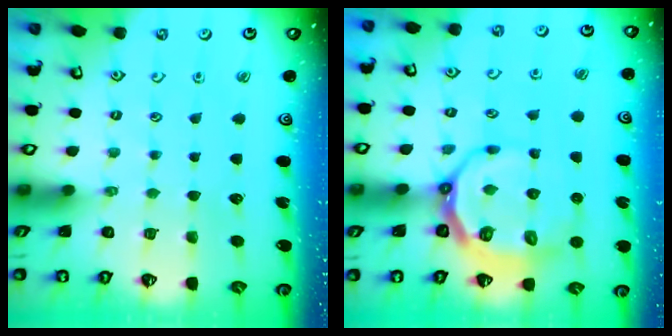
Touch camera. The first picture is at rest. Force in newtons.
{"total": 13.5, "press": 13.0, "slide": 3.7}